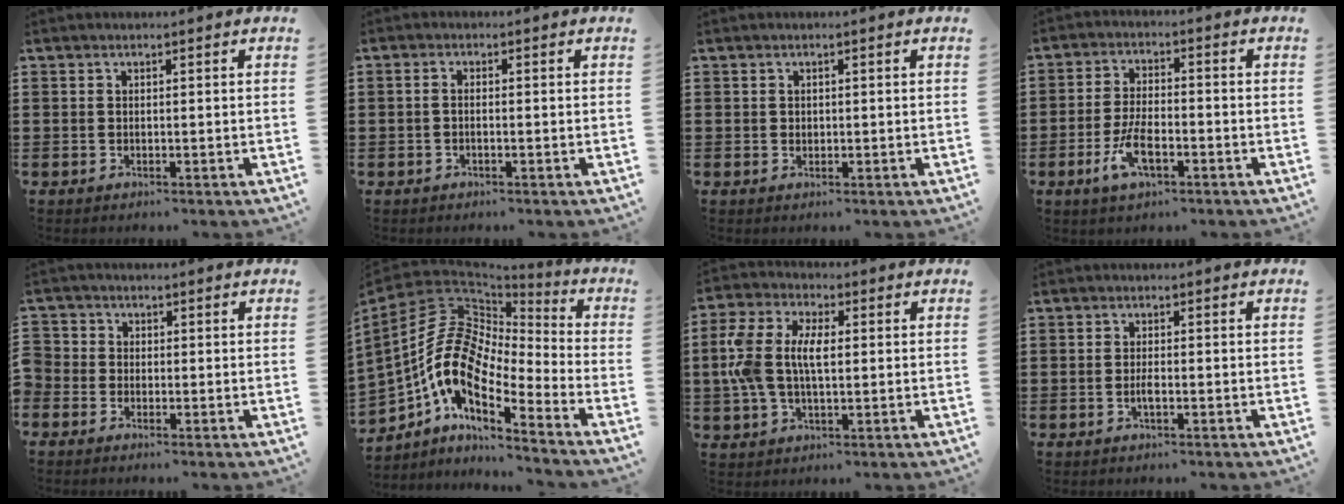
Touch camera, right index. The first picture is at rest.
{"total": 1.0, "force": [-0.8, 0.1, 0.6], "torque": [-0.013, -0.007, -0.015]}
{"total": 0.6, "force": [0.2, 0.6, 0.2], "torque": [-0.006, 0.003, 0.004]}
{"total": 5.8, "force": [-2.6, 2.4, 4.6], "torque": [-0.101, 0.001, -0.051]}
{"total": 1.7, "force": [-1.3, 1.1, 0.0], "torque": [-0.007, 0.002, -0.029]}
{"total": 13.3, "force": [-4.7, 7.5, 9.9], "torque": [-0.234, 0.004, -0.104]}
{"total": 8.2, "force": [0.4, 4.5, 6.8], "torque": [-0.167, 0.003, -0.004]}
{"total": 1.6, "force": [-0.7, 0.2, 1.5], "torque": [-0.028, 0.000, -0.013]}